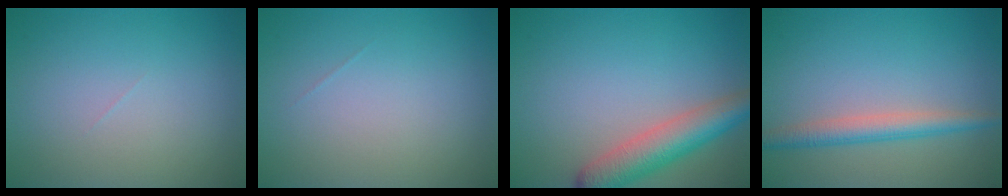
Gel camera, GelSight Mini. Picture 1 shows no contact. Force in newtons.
{"total": 0.0}
{"total": 5.3, "press": 5.3, "slide": 0.3}
{"total": 2.9, "press": 2.9, "slide": 0.1}